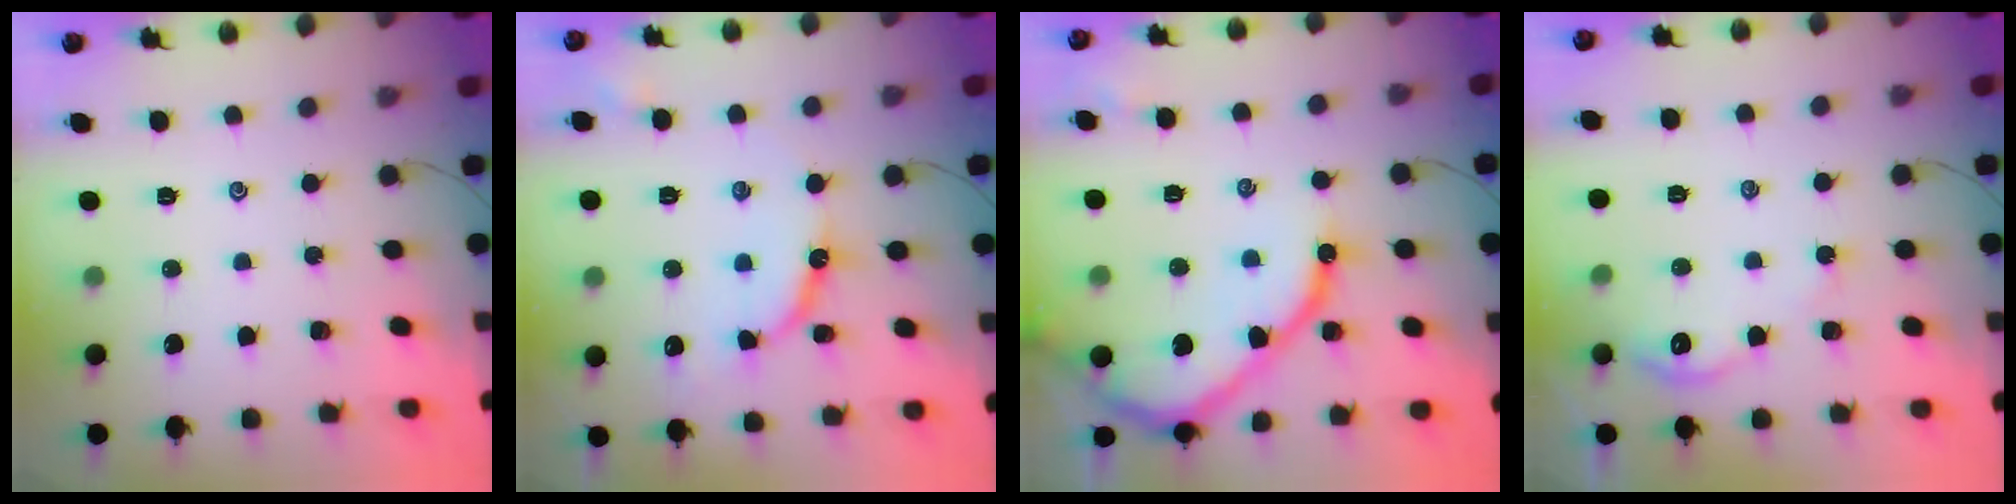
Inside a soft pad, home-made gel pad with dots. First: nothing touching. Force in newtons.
{"total": 10.2, "press": 10.2, "slide": 0.6}
{"total": 14.5, "press": 14.4, "slide": 1.5}
{"total": 4.0, "press": 4.0, "slide": 0.5}